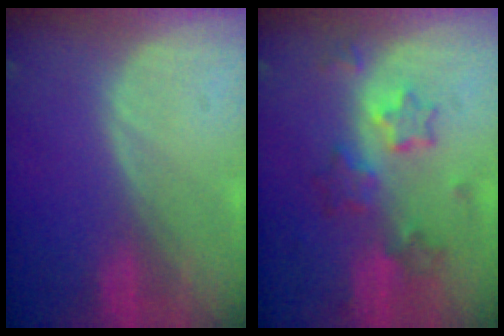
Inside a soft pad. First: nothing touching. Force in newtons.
{"total": 7.0, "press": 6.2, "slide": 3.2}